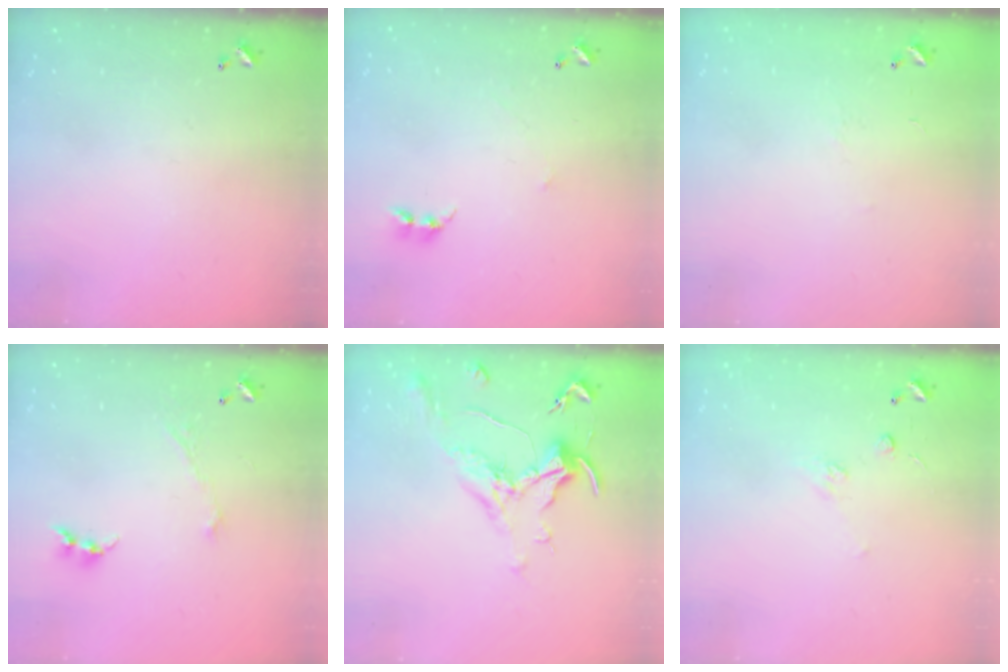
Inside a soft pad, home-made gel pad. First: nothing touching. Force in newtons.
{"total": 2.6, "press": 2.6, "slide": 0.3}
{"total": 6.4, "press": 6.3, "slide": 0.9}
{"total": 1.1, "press": 1.0, "slide": 0.6}
{"total": 1.8, "press": 1.5, "slide": 0.9}
{"total": 2.5, "press": 2.3, "slide": 1.0}